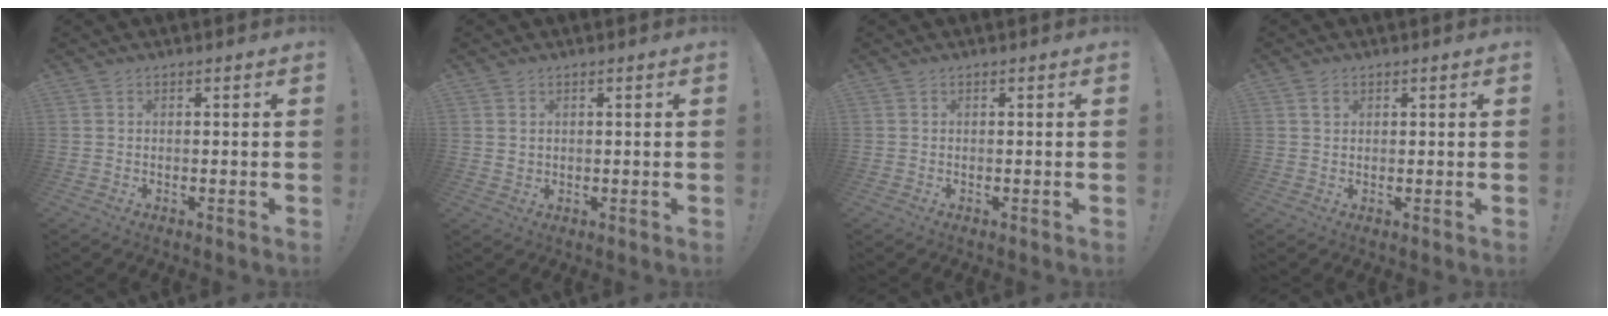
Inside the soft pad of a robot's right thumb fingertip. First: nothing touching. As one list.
[{"total": 1.5, "force": [0.7, 1.2, 0.6], "torque": [-0.010, 0.002, 0.013]}, {"total": 0.0}, {"total": 1.6, "force": [0.8, 1.2, 0.8], "torque": [-0.006, 0.000, 0.012]}]